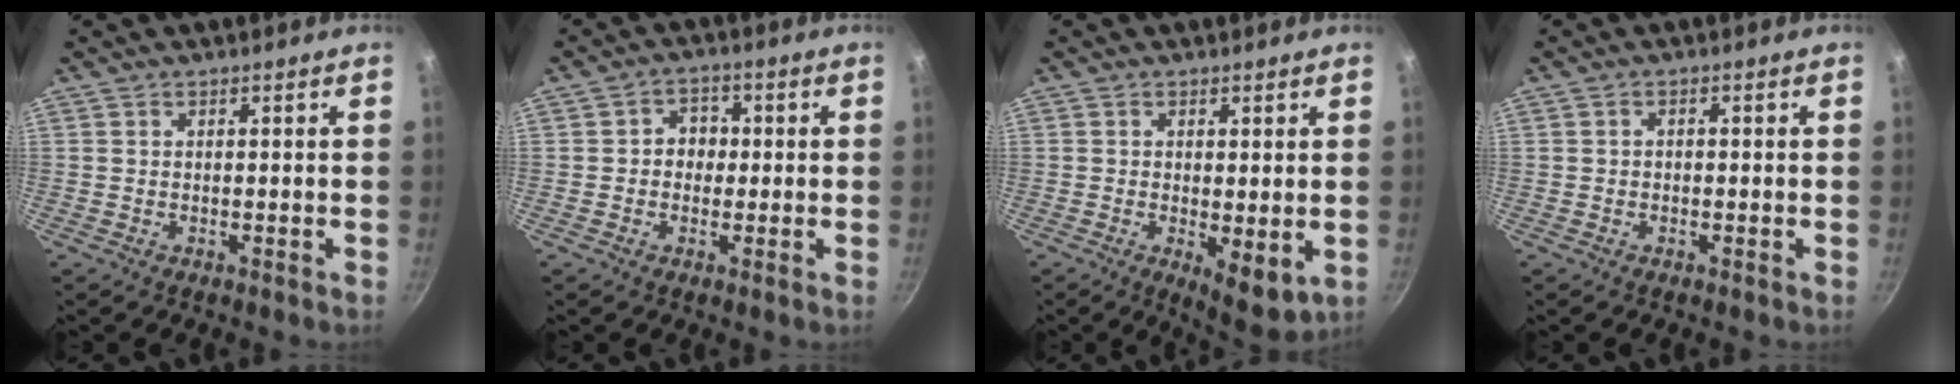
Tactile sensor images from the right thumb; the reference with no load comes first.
{"total": 4.4, "force": [-0.1, 3.9, 2.1], "torque": [-0.003, 0.007, -0.007]}
{"total": 5.1, "force": [-0.5, 2.3, 4.6], "torque": [-0.065, -0.017, -0.002]}
{"total": 0.9, "force": [-0.3, 0.7, 0.5], "torque": [-0.010, 0.006, -0.004]}